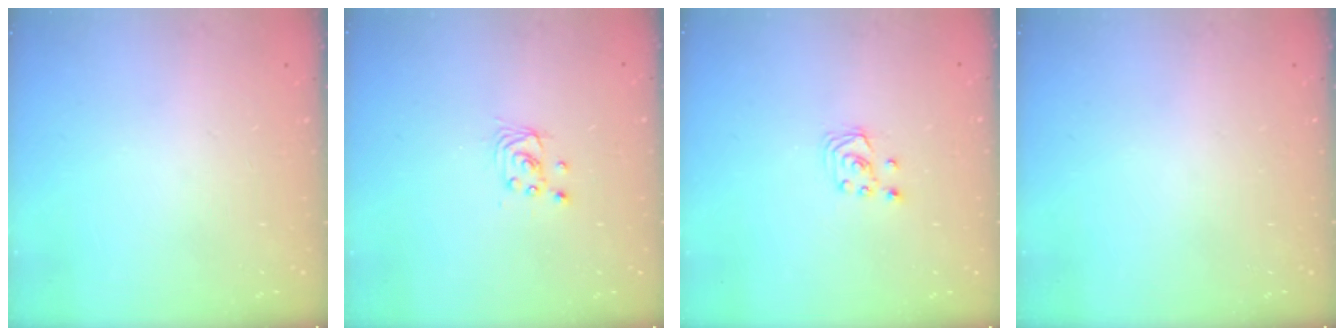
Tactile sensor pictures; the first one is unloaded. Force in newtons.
{"total": 2.5, "press": 2.5, "slide": 0.1}
{"total": 2.7, "press": 2.7, "slide": 0.3}
{"total": 0.0}